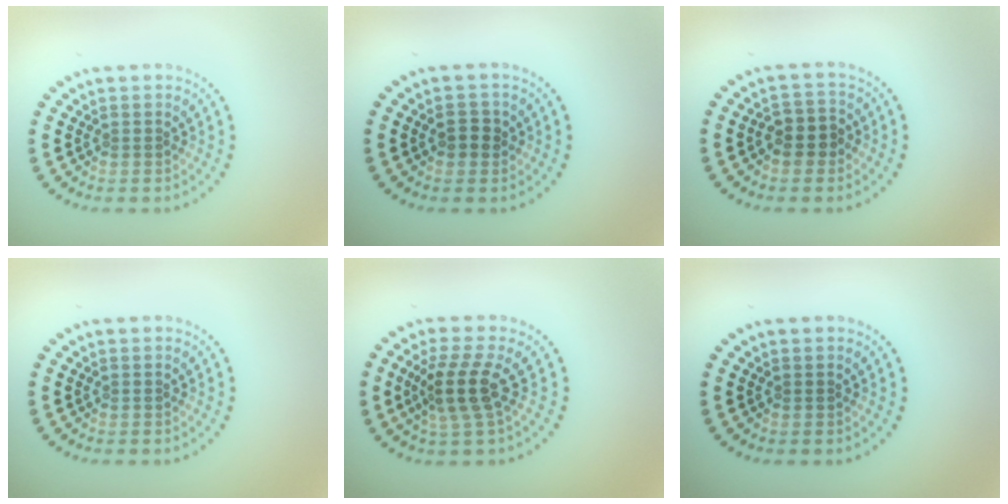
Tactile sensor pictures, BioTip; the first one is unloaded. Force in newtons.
{"total": 1.9, "press": 1.9, "slide": 0.3}
{"total": 2.6, "press": 2.4, "slide": 0.8}
{"total": 0.0}
{"total": 3.6, "press": 2.7, "slide": 2.4}
{"total": 0.0}